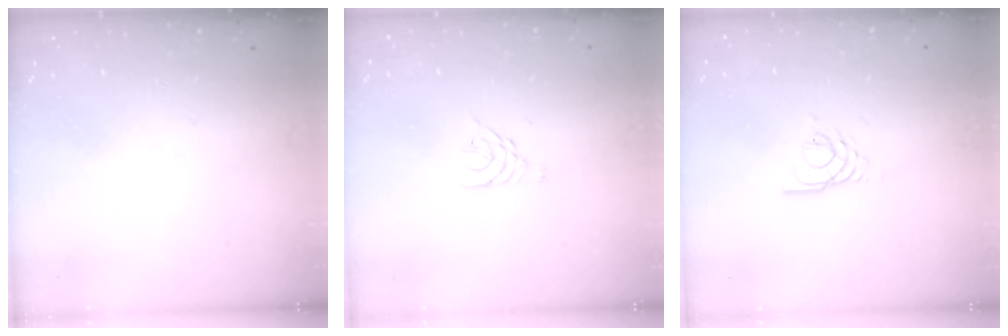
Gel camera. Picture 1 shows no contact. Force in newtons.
{"total": 6.6, "press": 6.5, "slide": 0.7}
{"total": 2.6, "press": 2.5, "slide": 0.4}